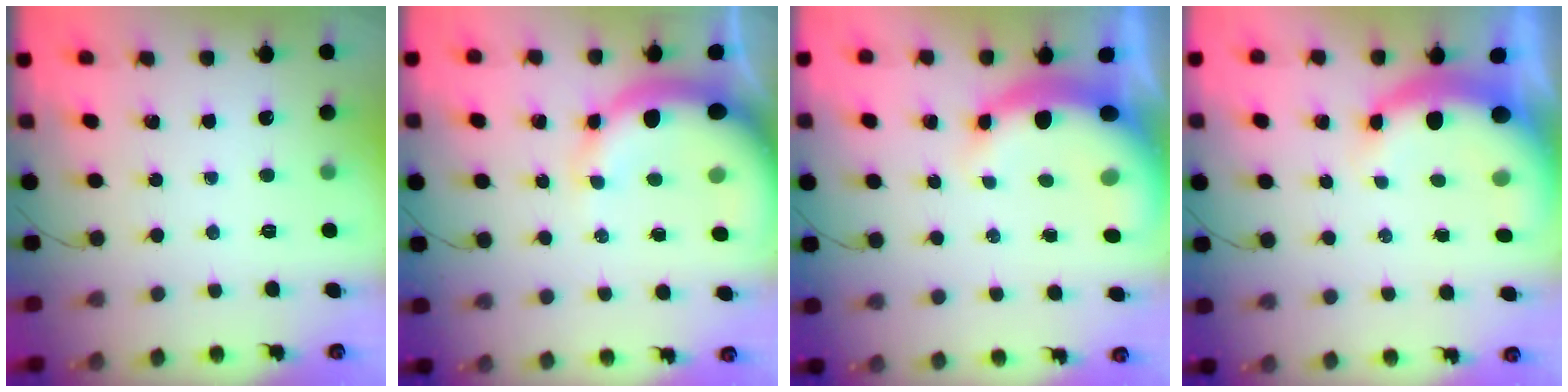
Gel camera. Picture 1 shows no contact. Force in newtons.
{"total": 11.7, "press": 11.4, "slide": 2.5}
{"total": 9.9, "press": 9.7, "slide": 1.9}
{"total": 7.5, "press": 7.4, "slide": 1.5}